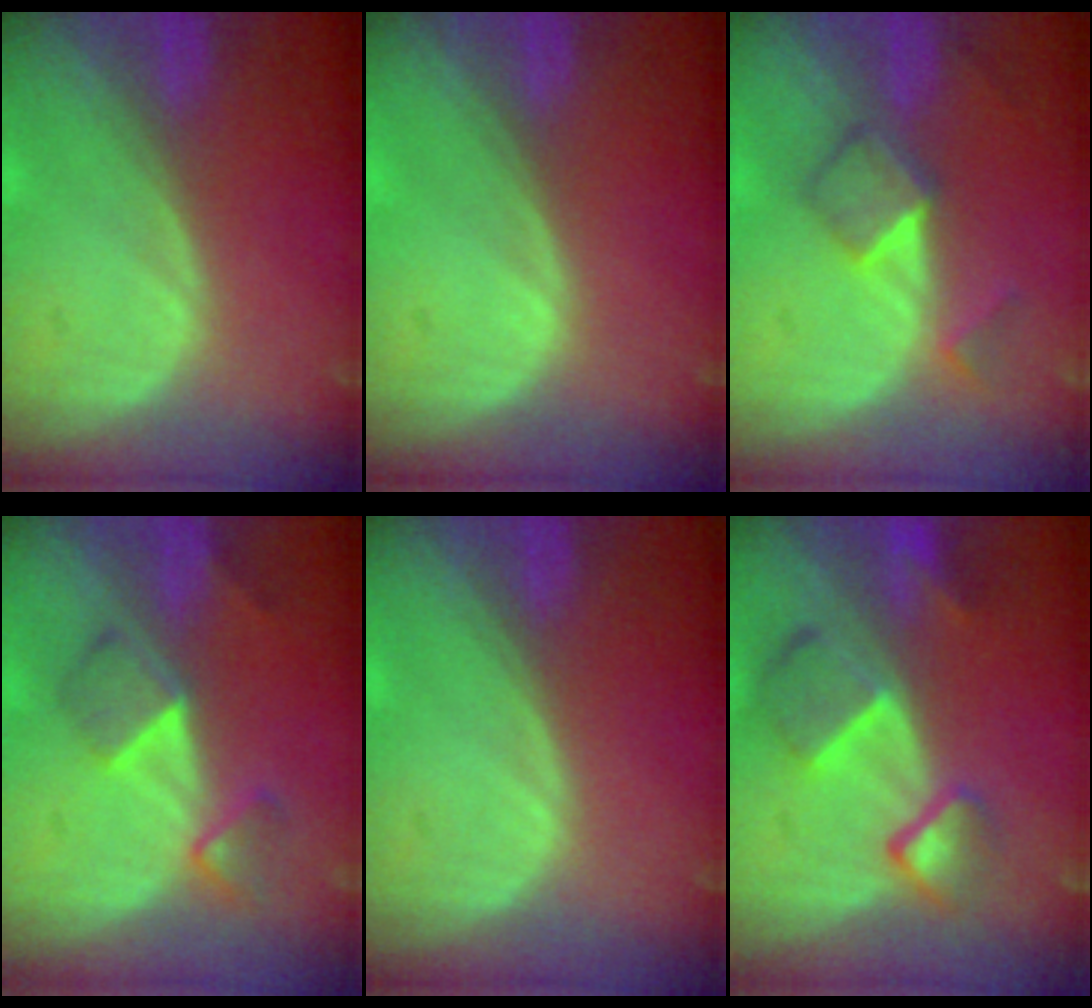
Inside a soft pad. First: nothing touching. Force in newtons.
{"total": 0.0}
{"total": 5.1, "press": 4.4, "slide": 2.5}
{"total": 5.6, "press": 5.1, "slide": 2.2}
{"total": 0.0}
{"total": 7.6, "press": 6.7, "slide": 3.5}